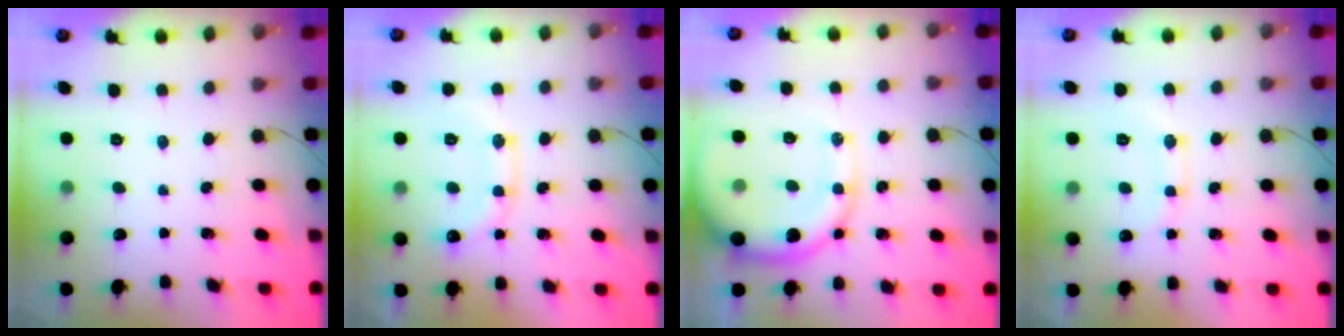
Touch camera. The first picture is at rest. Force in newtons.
{"total": 14.1, "press": 14.0, "slide": 1.2}
{"total": 13.7, "press": 13.1, "slide": 3.7}
{"total": 10.9, "press": 10.9, "slide": 1.0}